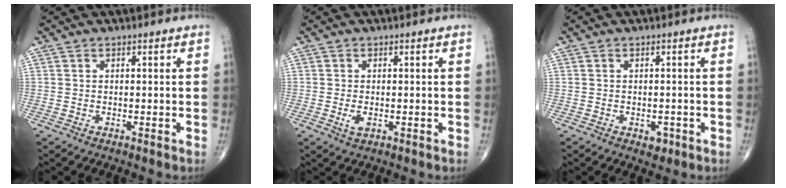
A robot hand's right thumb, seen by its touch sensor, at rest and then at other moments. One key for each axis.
{"total": 2.1, "fx": -0.5, "fy": 1.1, "fz": 1.8, "tx": -0.035, "ty": -0.004, "tz": -0.009}
{"total": 2.1, "fx": -0.9, "fy": 1.4, "fz": 1.3, "tx": -0.007, "ty": 0.002, "tz": -0.008}